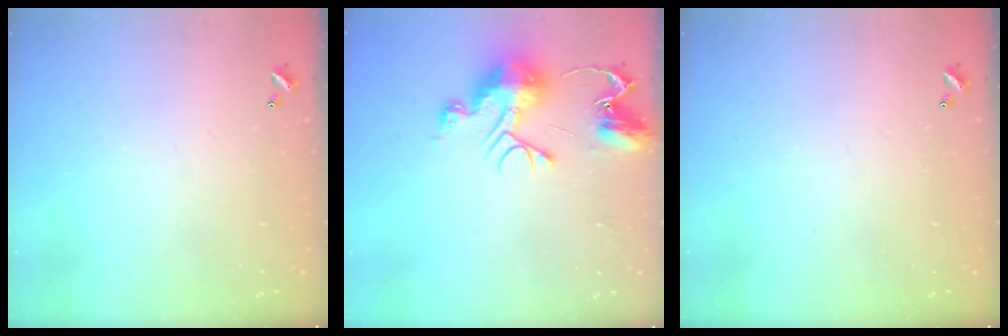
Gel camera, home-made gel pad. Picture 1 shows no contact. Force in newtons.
{"total": 12.0, "press": 12.0, "slide": 1.1}
{"total": 0.0}